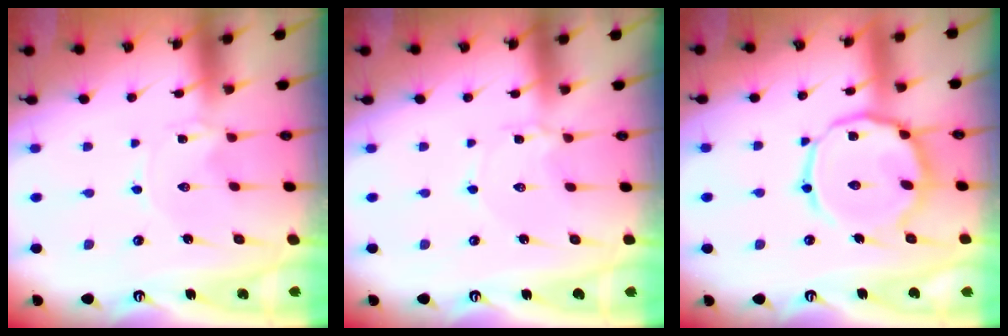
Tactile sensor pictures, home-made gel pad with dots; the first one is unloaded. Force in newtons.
{"total": 2.8, "press": 2.8, "slide": 0.3}
{"total": 15.7, "press": 15.7, "slide": 1.0}